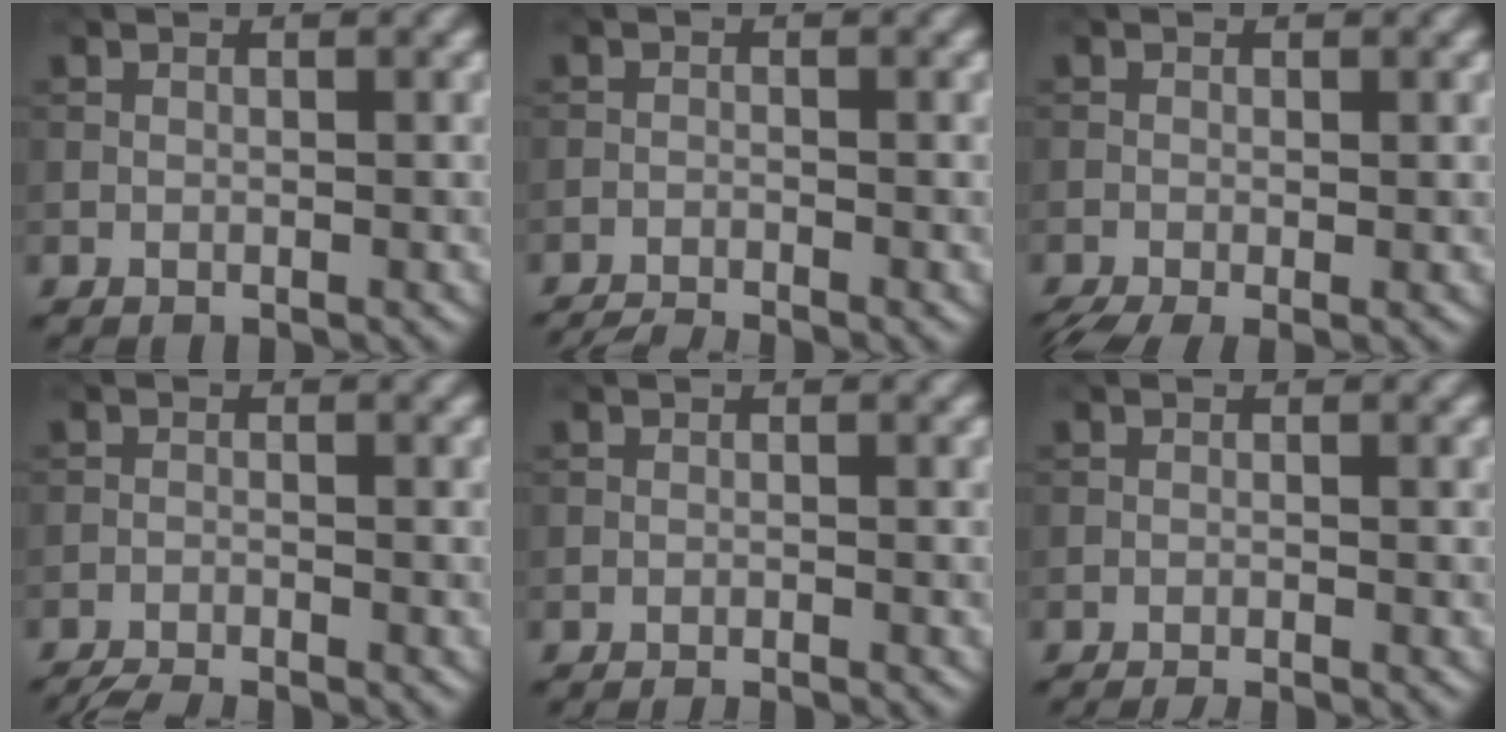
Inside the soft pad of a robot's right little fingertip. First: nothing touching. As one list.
[{"total": 3.3, "force": [-3.1, 0.3, 1.3], "torque": [-0.023, -0.013, -0.060]}, {"total": 2.7, "force": [-1.5, 0.7, 2.1], "torque": [-0.041, -0.011, -0.028]}, {"total": 4.1, "force": [-3.9, 0.4, 1.3], "torque": [-0.027, -0.017, -0.070]}, {"total": 1.6, "force": [-1.4, 0.2, 0.7], "torque": [-0.007, 0.001, -0.024]}, {"total": 1.7, "force": [-1.4, 0.2, 0.9], "torque": [-0.012, 0.002, -0.028]}]